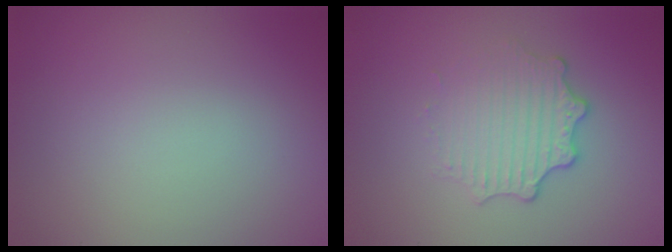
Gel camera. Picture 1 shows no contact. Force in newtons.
{"total": 3.3, "press": 2.6, "slide": 2.0}